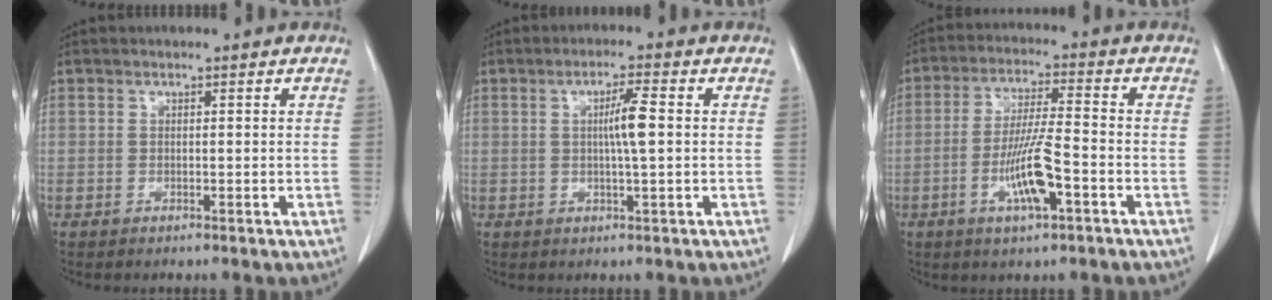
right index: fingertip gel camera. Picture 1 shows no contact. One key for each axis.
{"total": 4.5, "fx": 0.4, "fy": -0.1, "fz": 4.5, "tx": -0.079, "ty": -0.001, "tz": 0.006}
{"total": 8.9, "fx": -3.3, "fy": 1.0, "fz": 8.2, "tx": -0.158, "ty": -0.004, "tz": -0.060}